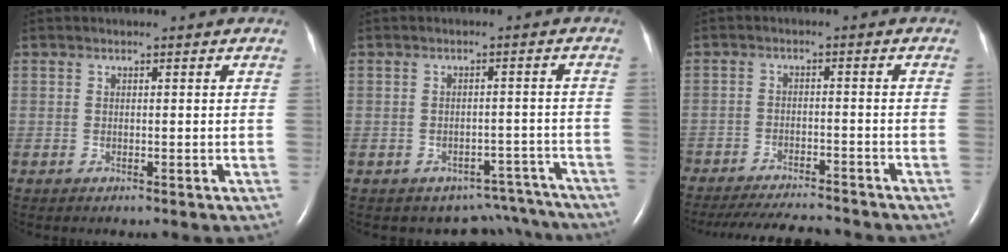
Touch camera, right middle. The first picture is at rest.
{"total": 8.8, "force": [-8.0, 3.7, -0.2], "torque": [0.021, 0.034, -0.083]}
{"total": 13.7, "force": [-12.5, 2.3, 5.1], "torque": [-0.097, -0.018, -0.179]}